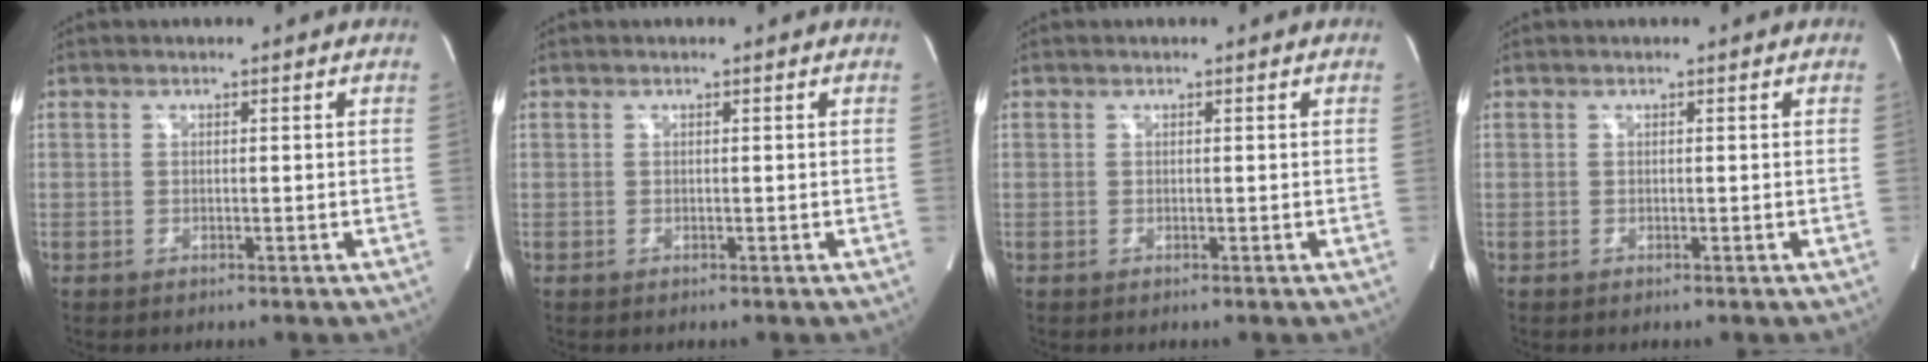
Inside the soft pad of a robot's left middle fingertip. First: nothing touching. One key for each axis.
{"total": 0.0}
{"total": 0.0}
{"total": 0.0}